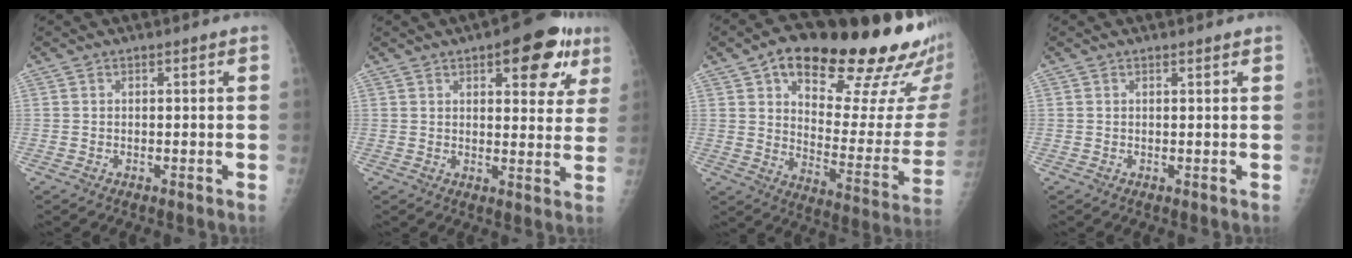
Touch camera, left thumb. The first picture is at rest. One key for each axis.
{"total": 12.6, "fx": 6.4, "fy": 5.3, "fz": 9.5, "tx": -0.074, "ty": -0.017, "tz": 0.074}
{"total": 28.8, "fx": 18.2, "fy": 9.3, "fz": 20.3, "tx": -0.249, "ty": -0.054, "tz": 0.258}
{"total": 0.5, "fx": 0.5, "fy": 0.1, "fz": 0.2, "tx": -0.007, "ty": -0.003, "tz": 0.008}